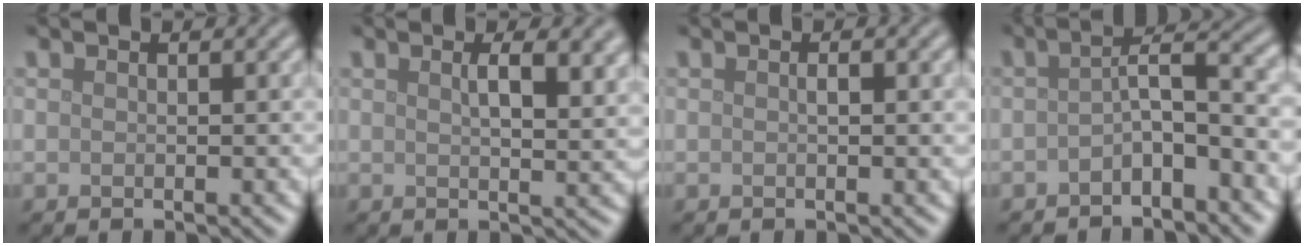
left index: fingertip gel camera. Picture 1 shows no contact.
{"total": 4.5, "force": [1.8, 1.5, 3.9], "torque": [-0.052, 0.004, 0.027]}
{"total": 1.1, "force": [0.1, 0.2, 1.1], "torque": [-0.018, 0.001, 0.002]}
{"total": 4.1, "force": [-1.6, 1.2, 3.5], "torque": [-0.058, 0.015, -0.035]}